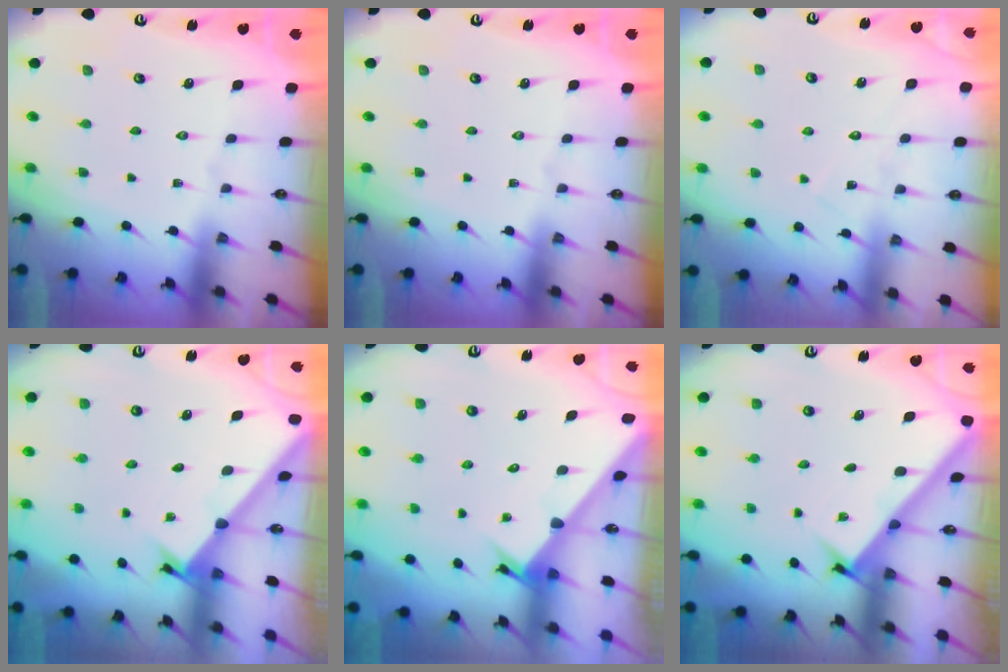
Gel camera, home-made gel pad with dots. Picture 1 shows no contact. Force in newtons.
{"total": 0.0}
{"total": 7.1, "press": 7.1, "slide": 0.4}
{"total": 1.6, "press": 1.6, "slide": 0.1}
{"total": 2.8, "press": 2.8, "slide": 0.1}
{"total": 2.7, "press": 2.7, "slide": 0.4}